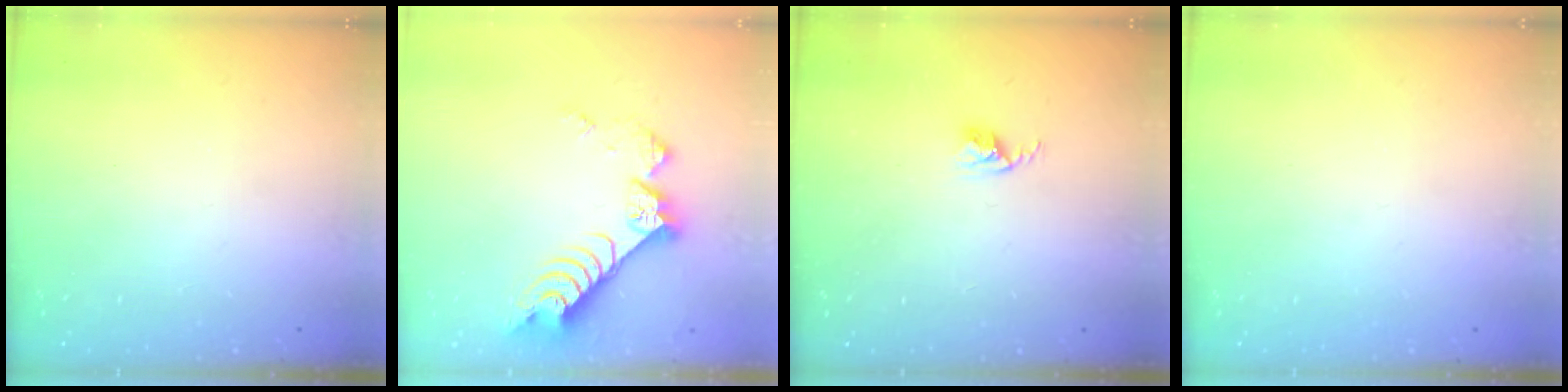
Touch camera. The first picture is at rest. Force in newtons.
{"total": 10.3, "press": 10.3, "slide": 1.0}
{"total": 2.6, "press": 2.6, "slide": 0.4}
{"total": 0.0}